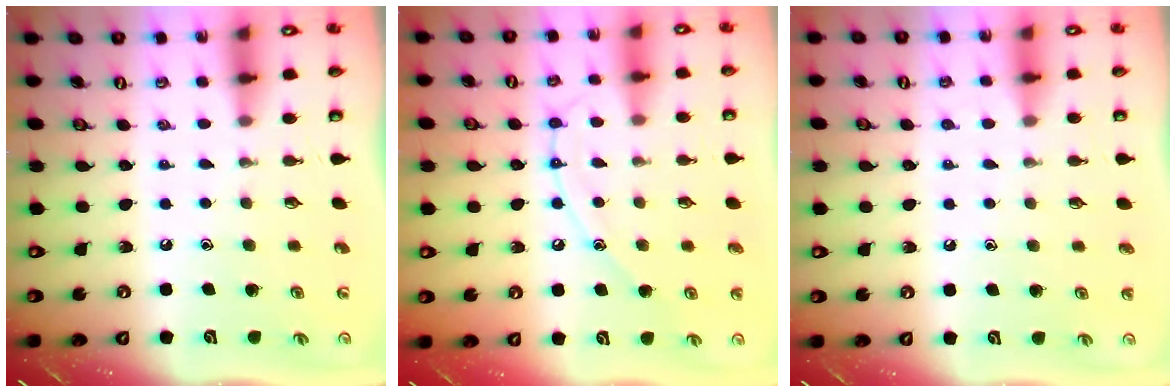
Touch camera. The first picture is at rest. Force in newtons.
{"total": 10.2, "press": 10.1, "slide": 0.9}
{"total": 2.6, "press": 2.6, "slide": 0.3}